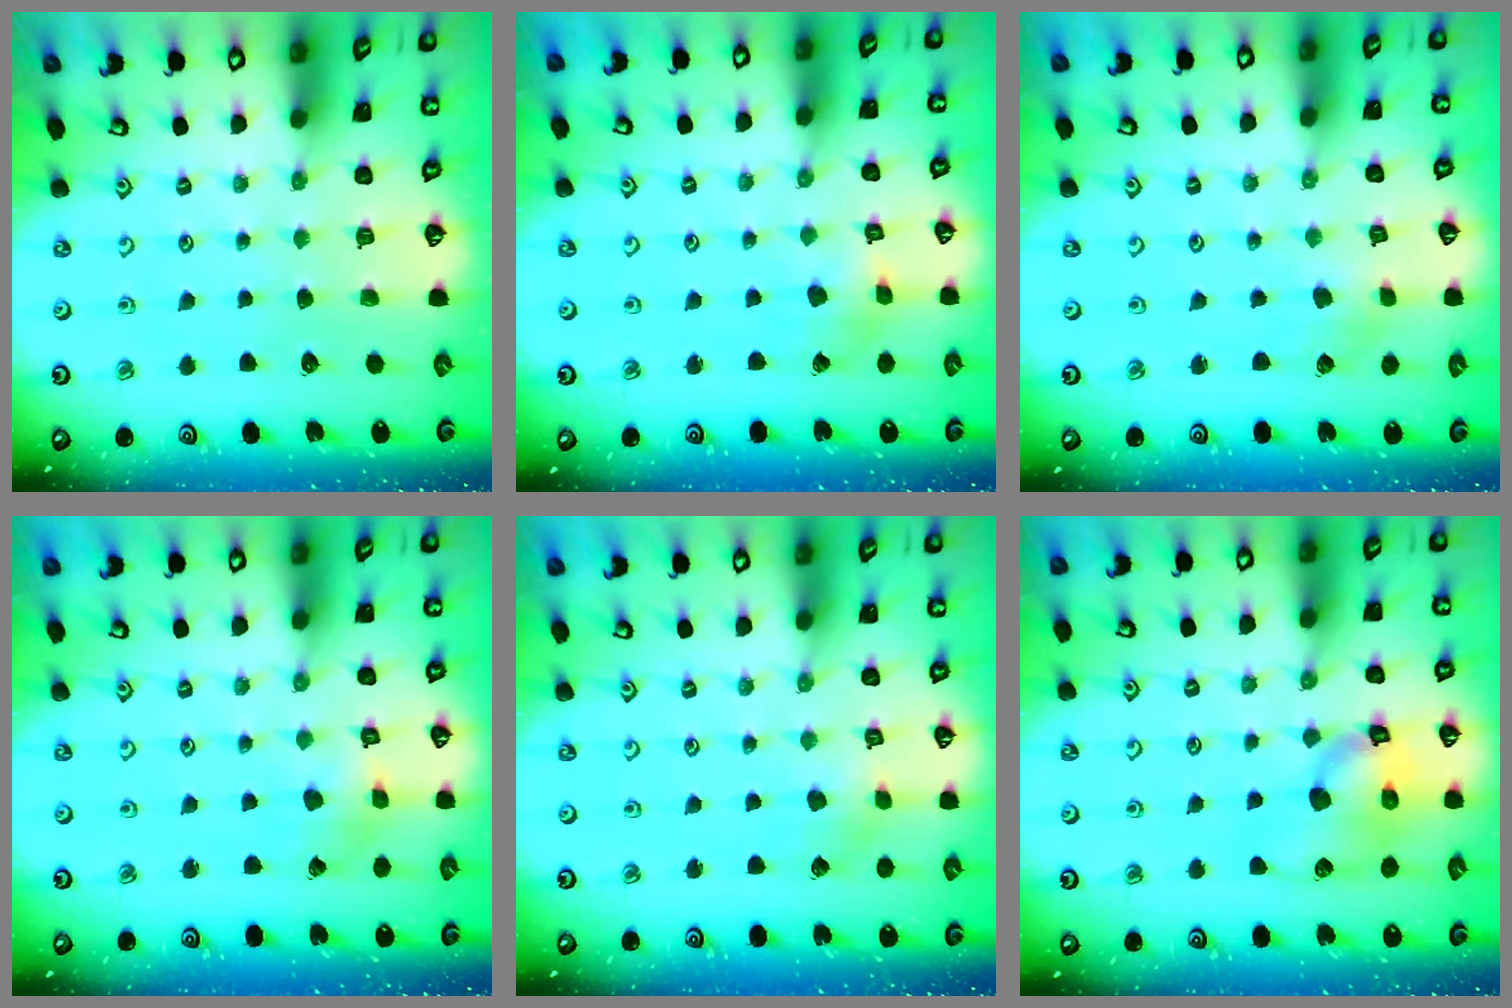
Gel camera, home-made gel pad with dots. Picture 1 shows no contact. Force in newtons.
{"total": 2.4, "press": 2.4, "slide": 0.5}
{"total": 2.0, "press": 2.0, "slide": 0.4}
{"total": 2.4, "press": 2.4, "slide": 0.5}
{"total": 2.3, "press": 2.2, "slide": 0.3}
{"total": 12.5, "press": 12.4, "slide": 1.7}